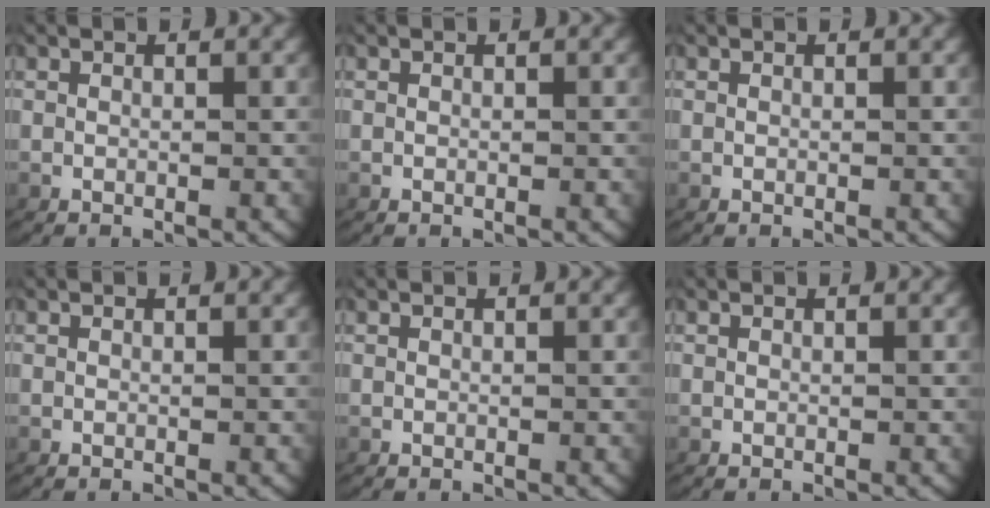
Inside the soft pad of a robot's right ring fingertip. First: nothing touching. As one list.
[{"total": 0.0}, {"total": 0.0}, {"total": 0.0}, {"total": 0.0}, {"total": 0.0}]